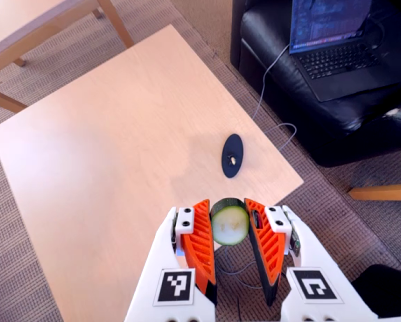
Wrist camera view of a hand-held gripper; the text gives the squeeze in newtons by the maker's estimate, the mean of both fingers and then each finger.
{"total": 11.9, "left": 12.0, "right": 11.7}